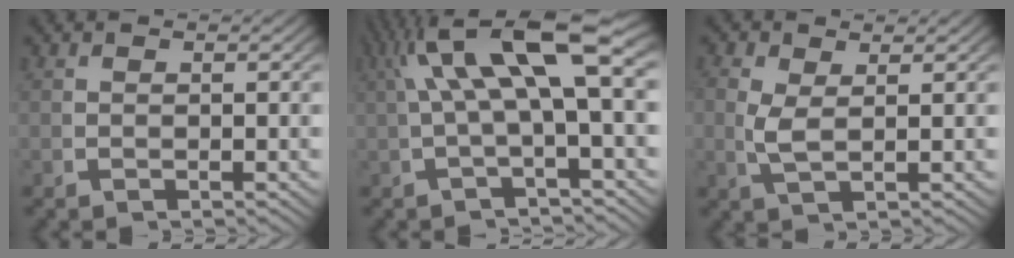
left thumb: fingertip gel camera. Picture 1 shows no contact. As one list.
[{"total": 7.6, "force": [1.9, 2.5, 7.0], "torque": [-0.120, 0.012, 0.030]}, {"total": 2.5, "force": [0.9, 1.3, 2.0], "torque": [-0.058, -0.016, 0.027]}]